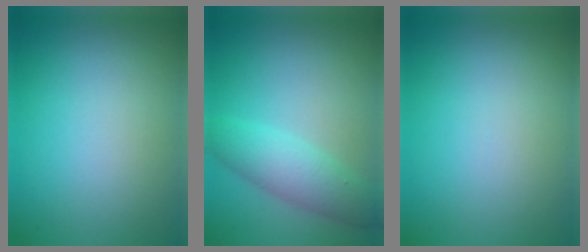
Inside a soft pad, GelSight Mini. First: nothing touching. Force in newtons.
{"total": 4.0, "press": 4.0, "slide": 0.1}
{"total": 0.0}